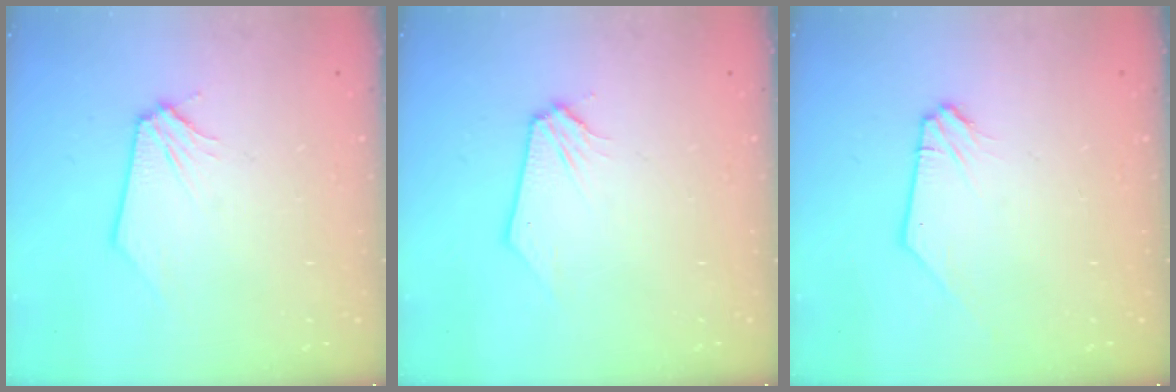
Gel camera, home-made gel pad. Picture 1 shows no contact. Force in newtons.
{"total": 0.0}
{"total": 1.0, "press": 1.0, "slide": 0.1}